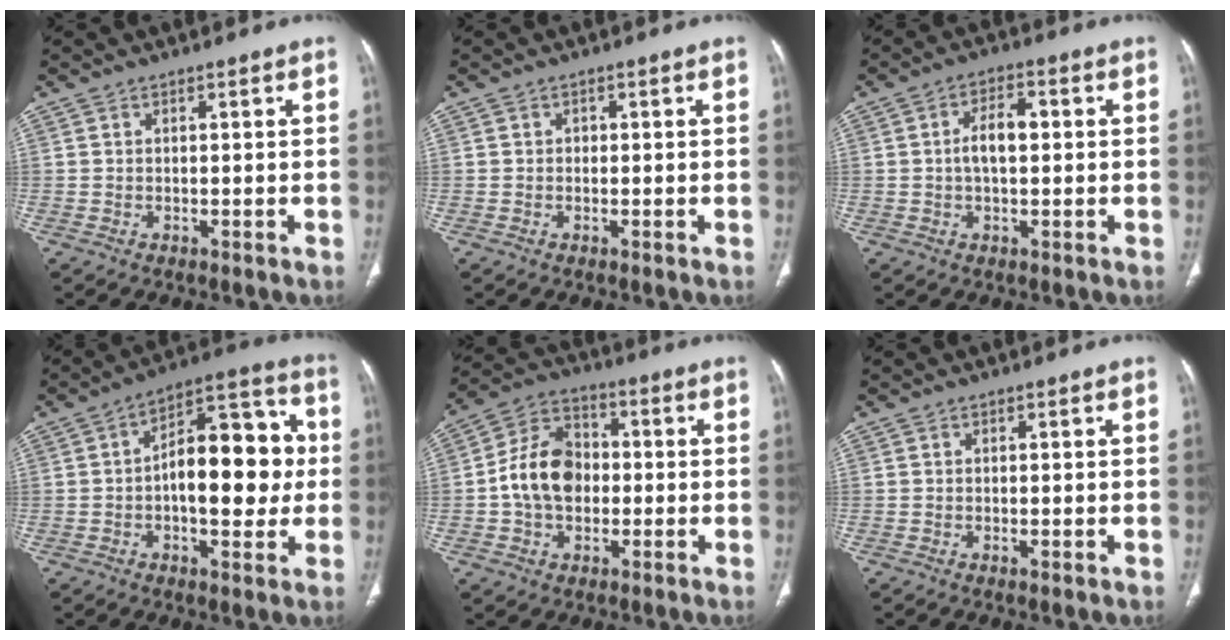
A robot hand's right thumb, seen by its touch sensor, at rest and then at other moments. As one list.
[{"total": 0.8, "force": [0.0, 0.7, 0.3], "torque": [0.000, 0.003, -0.001]}, {"total": 5.8, "force": [0.3, 3.1, 4.9], "torque": [-0.086, 0.014, 0.002]}, {"total": 17.8, "force": [-0.3, 8.8, 15.4], "torque": [-0.193, 0.033, -0.010]}, {"total": 12.3, "force": [-0.8, 9.2, 8.2], "torque": [-0.128, 0.032, -0.022]}, {"total": 0.8, "force": [-0.2, 0.3, 0.8], "torque": [-0.016, -0.003, -0.004]}]